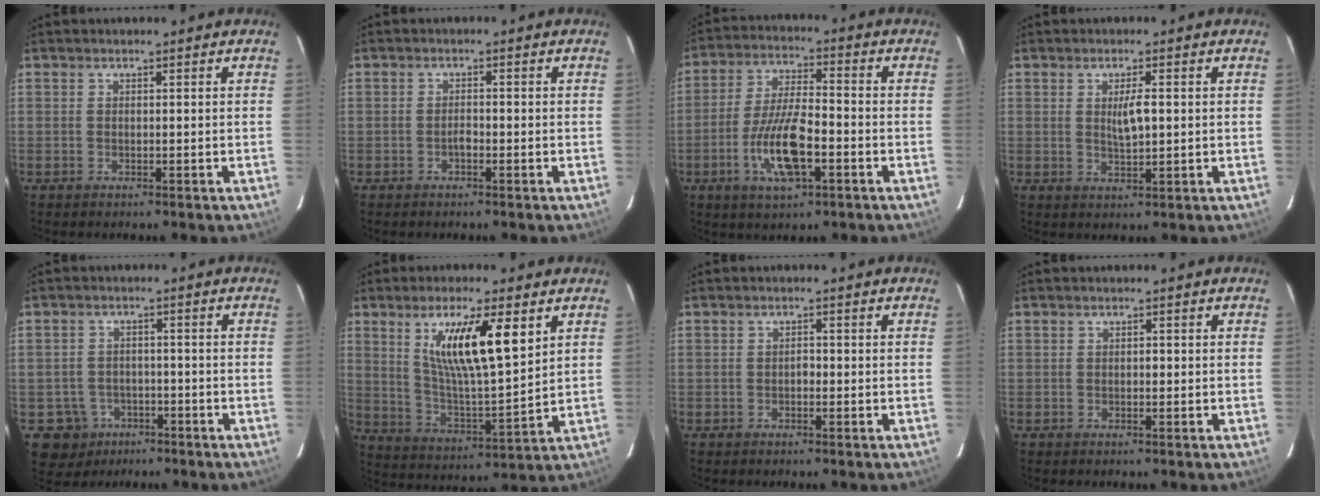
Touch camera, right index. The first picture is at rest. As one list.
[{"total": 1.3, "force": [-0.7, 0.4, 1.1], "torque": [-0.020, 0.003, -0.012]}, {"total": 10.9, "force": [-4.0, 2.8, 9.8], "torque": [-0.198, -0.003, -0.071]}, {"total": 3.6, "force": [0.5, 0.7, 3.5], "torque": [-0.062, -0.002, 0.009]}, {"total": 6.3, "force": [-2.8, 5.6, 0.4], "torque": [-0.011, 0.010, -0.035]}, {"total": 13.8, "force": [5.6, 2.2, 12.4], "torque": [-0.234, -0.005, 0.104]}, {"total": 1.1, "force": [-0.4, 0.6, 0.9], "torque": [-0.014, 0.004, -0.007]}, {"total": 0.7, "force": [-0.1, 0.3, 0.6], "torque": [-0.011, 0.001, -0.002]}]